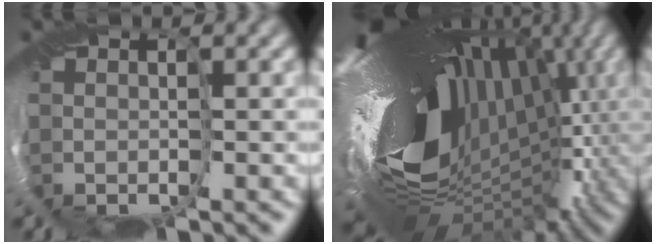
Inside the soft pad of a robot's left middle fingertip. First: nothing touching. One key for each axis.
{"total": 17.7, "fx": 0.4, "fy": 9.0, "fz": 15.2, "tx": -0.229, "ty": -0.025, "tz": 0.007}